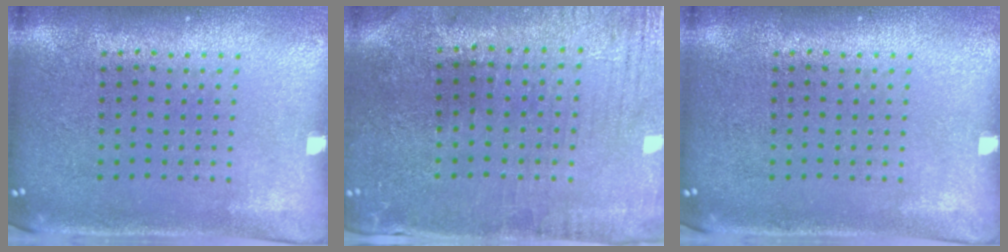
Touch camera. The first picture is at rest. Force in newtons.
{"total": 0.5, "press": 0.3, "slide": 0.4}
{"total": 0.0}